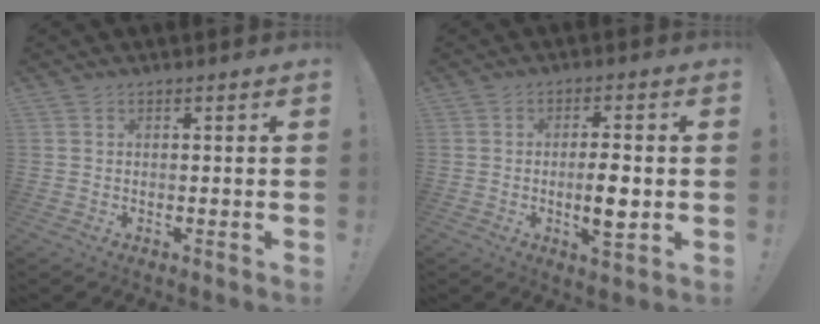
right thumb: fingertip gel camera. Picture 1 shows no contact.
{"total": 7.2, "force": [-1.5, 1.8, 6.8], "torque": [-0.114, -0.004, -0.027]}